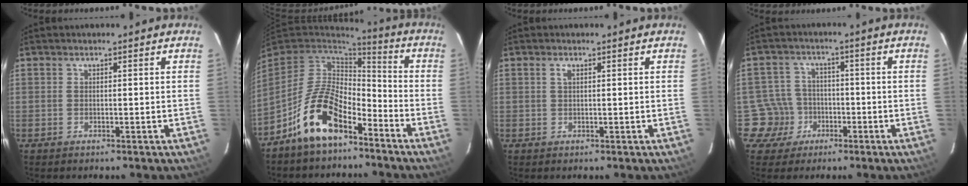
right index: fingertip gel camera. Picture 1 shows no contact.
{"total": 14.0, "force": [-8.3, 6.6, 9.1], "torque": [-0.181, 0.011, -0.152]}
{"total": 0.8, "force": [0.4, 0.3, 0.7], "torque": [-0.014, 0.004, 0.006]}
{"total": 6.4, "force": [-2.5, 5.9, -0.5], "torque": [-0.001, 0.031, -0.045]}